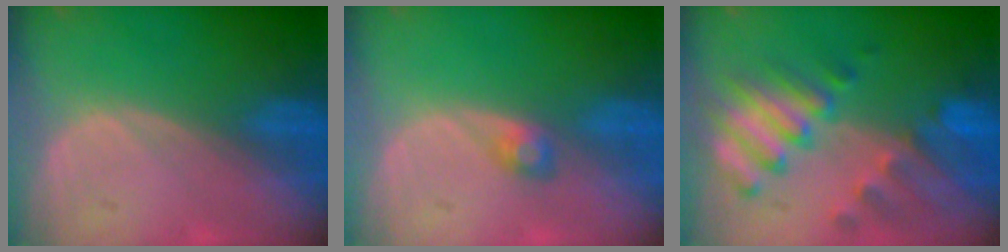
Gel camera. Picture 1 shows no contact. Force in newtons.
{"total": 1.9, "press": 1.8, "slide": 0.2}
{"total": 10.2, "press": 8.9, "slide": 5.1}